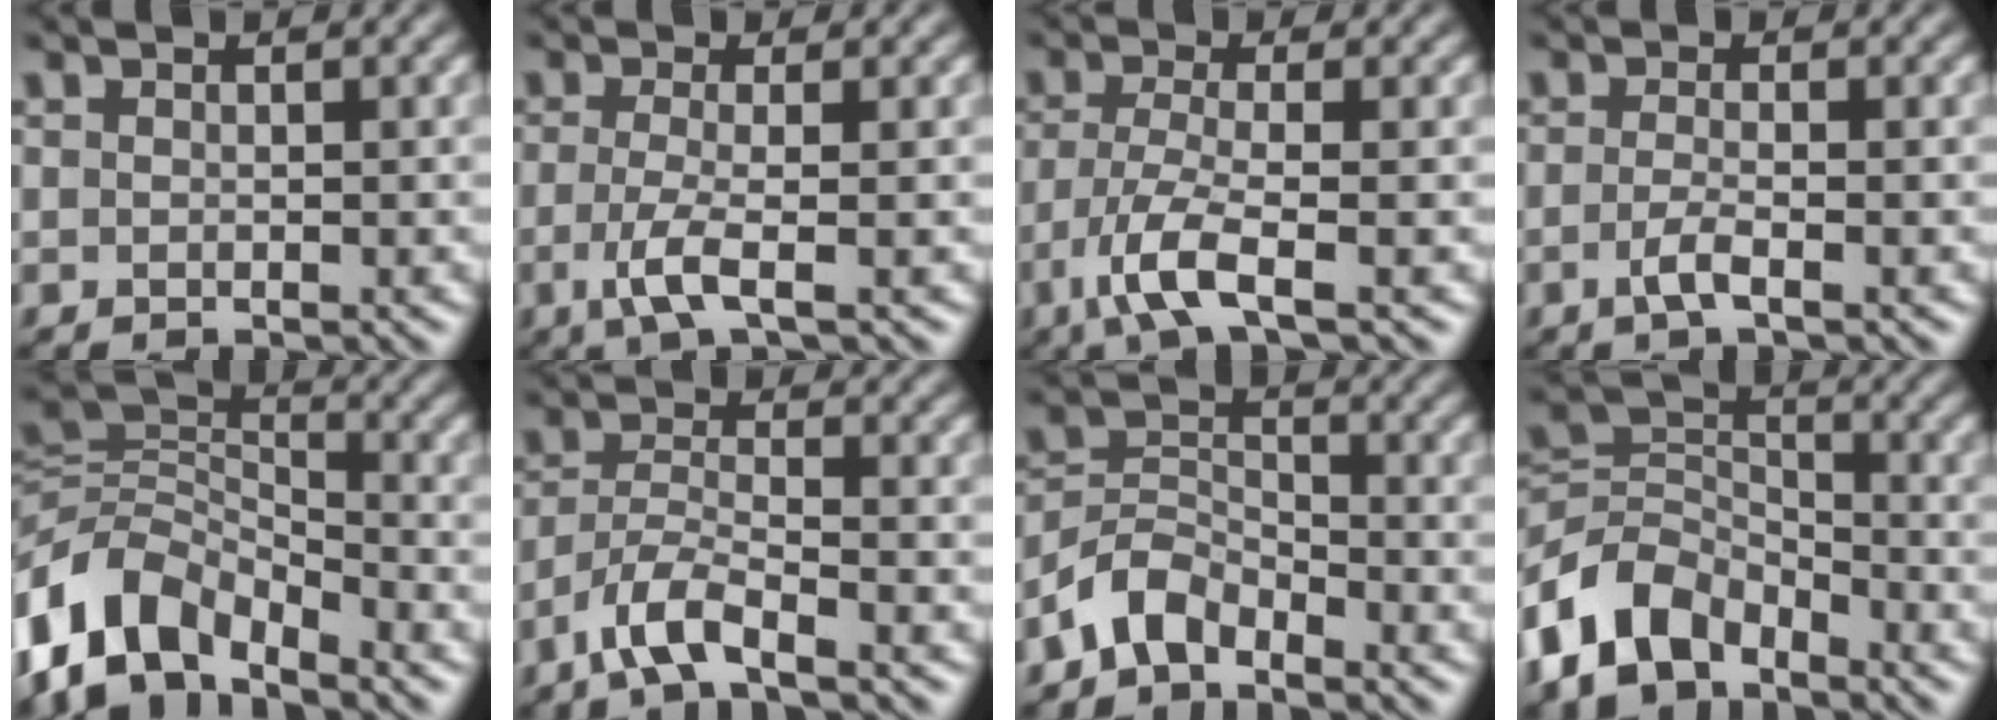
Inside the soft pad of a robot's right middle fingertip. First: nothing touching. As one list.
[{"total": 3.1, "force": [-1.0, 0.6, 2.9], "torque": [-0.065, -0.007, -0.026]}, {"total": 4.4, "force": [-2.3, 0.8, 3.7], "torque": [-0.082, -0.006, -0.054]}, {"total": 1.8, "force": [-0.7, 0.4, 1.6], "torque": [-0.035, 0.001, -0.020]}, {"total": 7.7, "force": [-4.7, 4.1, 4.4], "torque": [-0.081, 0.006, -0.102]}, {"total": 4.0, "force": [-2.8, 0.8, 2.7], "torque": [-0.059, 0.003, -0.066]}, {"total": 3.6, "force": [-2.7, 1.9, 1.5], "torque": [-0.030, 0.013, -0.066]}, {"total": 7.5, "force": [-4.8, 4.5, 3.7], "torque": [-0.079, 0.002, -0.107]}]